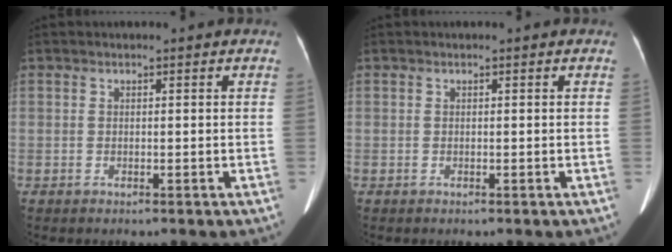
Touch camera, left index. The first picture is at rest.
{"total": 0.0}